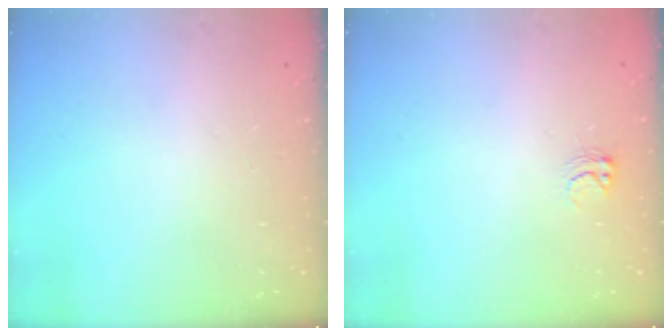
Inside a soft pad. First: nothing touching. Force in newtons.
{"total": 2.6, "press": 2.6, "slide": 0.2}